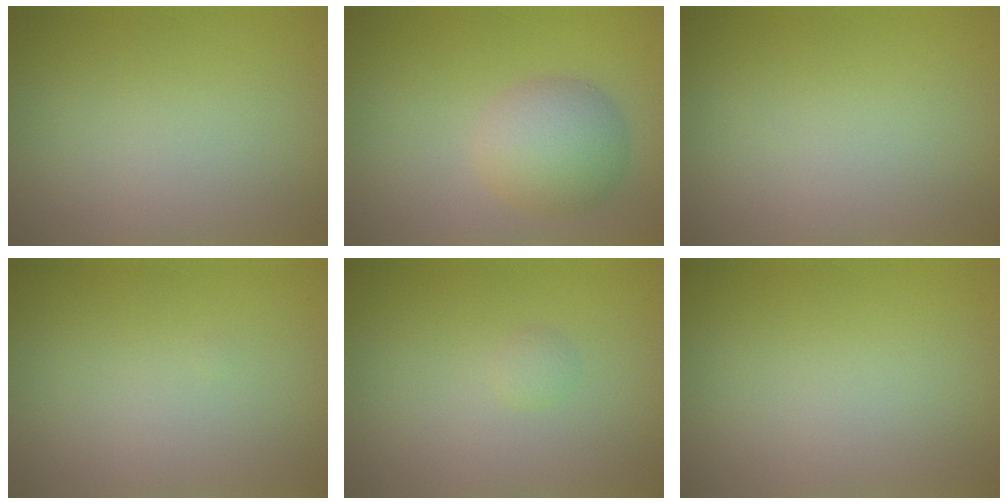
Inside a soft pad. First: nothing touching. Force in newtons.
{"total": 4.7, "press": 4.7, "slide": 0.1}
{"total": 0.0}
{"total": 0.0}
{"total": 0.7, "press": 0.7, "slide": 0.0}
{"total": 0.0}